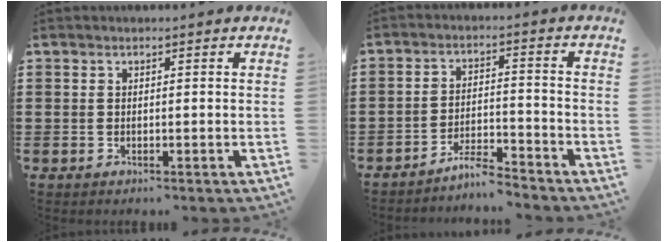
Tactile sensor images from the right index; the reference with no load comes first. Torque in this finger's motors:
{"motor_torque": [0.08, 0.18, 0.04, -0.01]}